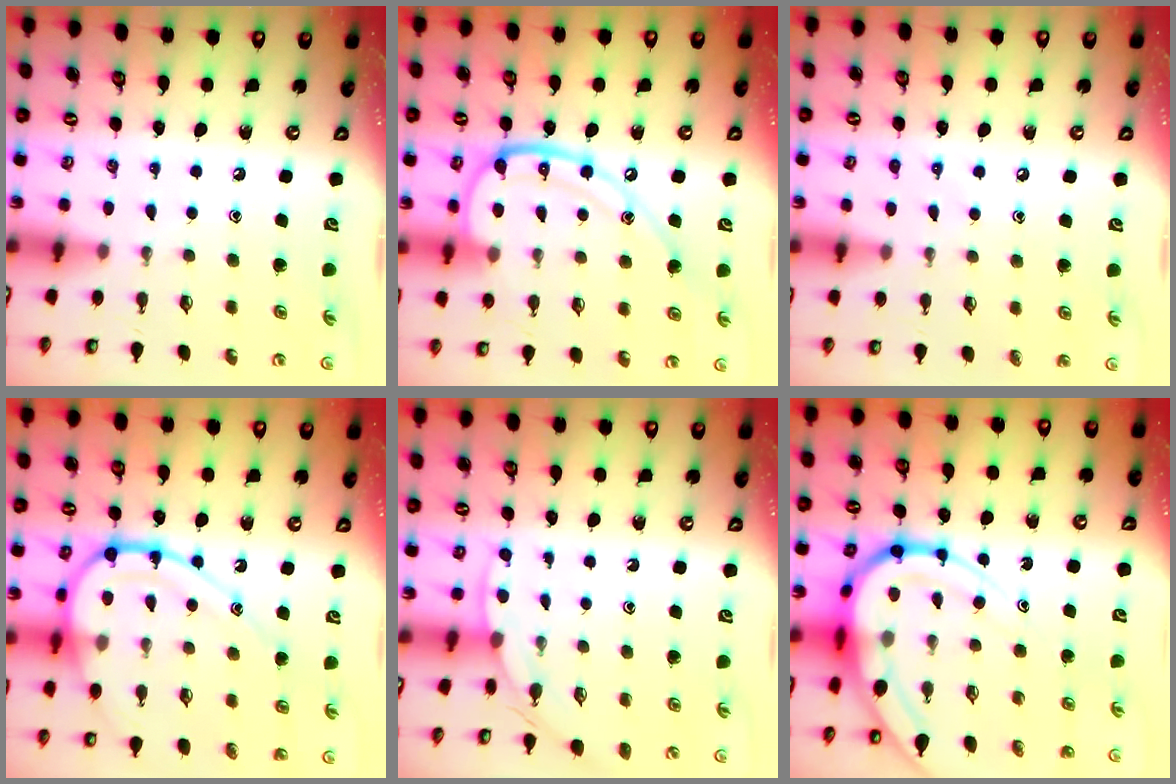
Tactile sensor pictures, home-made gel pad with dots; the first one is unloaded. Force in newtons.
{"total": 14.5, "press": 14.5, "slide": 0.8}
{"total": 5.6, "press": 5.6, "slide": 0.6}
{"total": 16.0, "press": 16.0, "slide": 1.5}
{"total": 2.9, "press": 2.9, "slide": 0.4}
{"total": 16.8, "press": 16.7, "slide": 1.9}